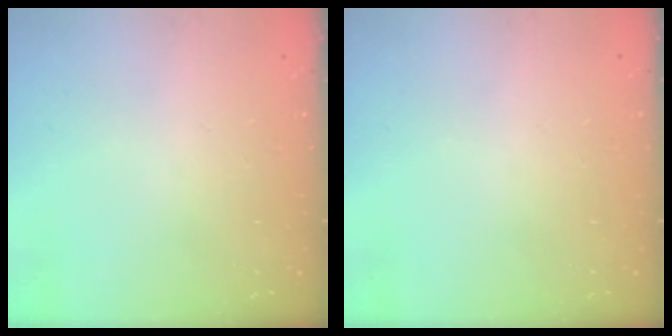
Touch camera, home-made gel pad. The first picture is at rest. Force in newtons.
{"total": 0.0}